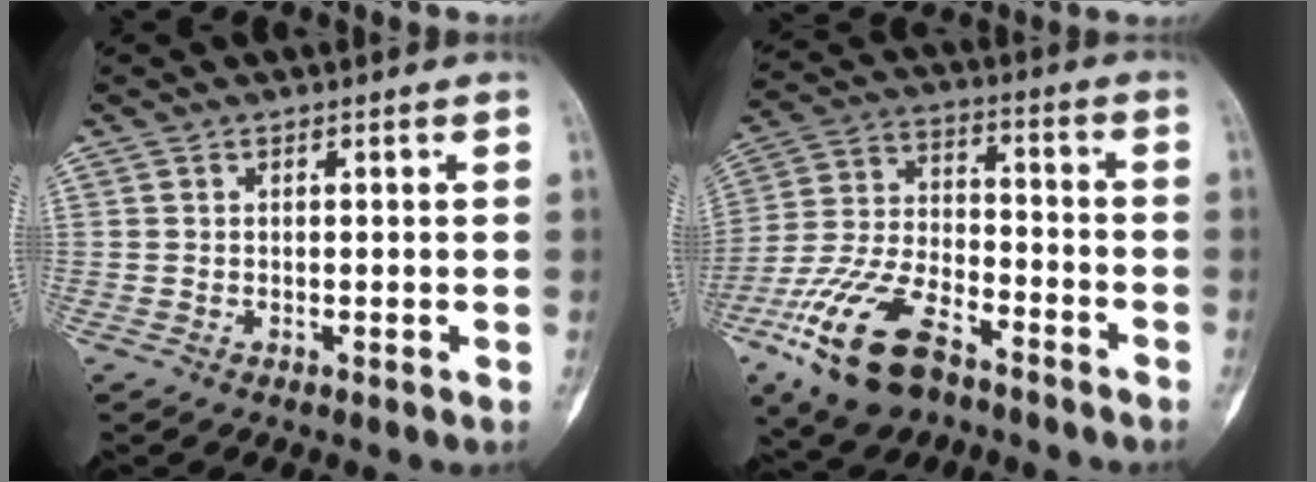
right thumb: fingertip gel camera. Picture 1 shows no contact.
{"total": 17.5, "force": [-10.5, 8.3, 11.3], "torque": [-0.229, 0.048, -0.196]}